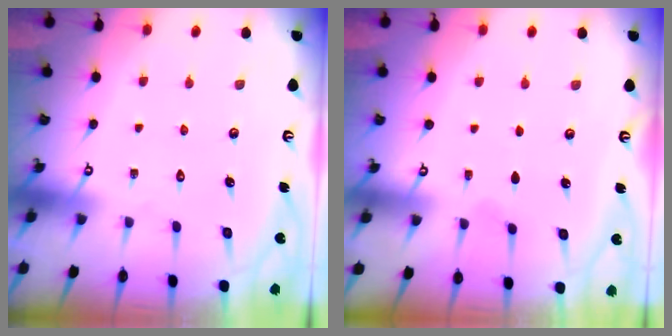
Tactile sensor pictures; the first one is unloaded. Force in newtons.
{"total": 3.6, "press": 3.1, "slide": 1.8}